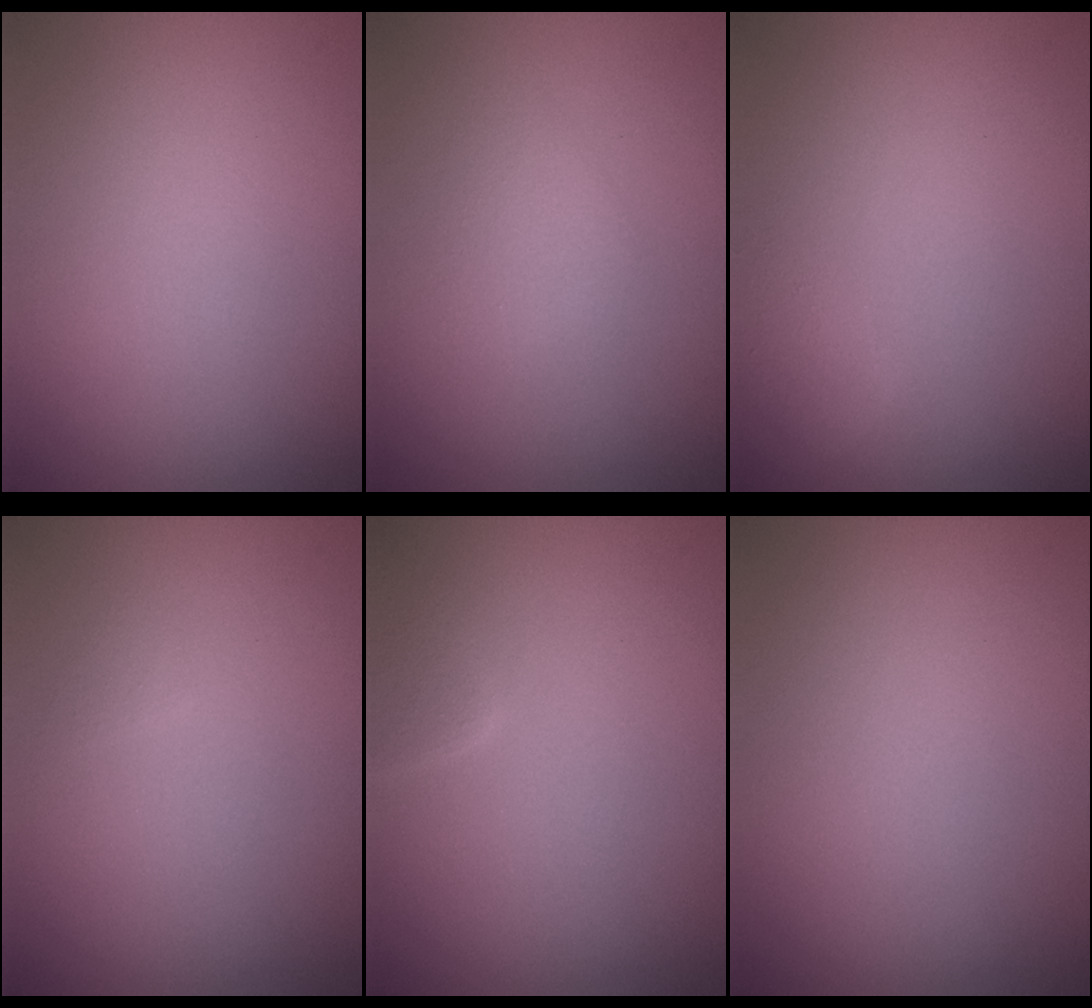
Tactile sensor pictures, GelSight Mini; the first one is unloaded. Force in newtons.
{"total": 1.1, "press": 1.1, "slide": 0.0}
{"total": 1.9, "press": 1.9, "slide": 0.2}
{"total": 0.5, "press": 0.5, "slide": 0.0}
{"total": 1.8, "press": 1.8, "slide": 0.1}
{"total": 0.0}